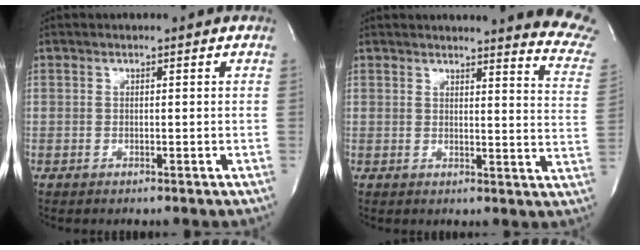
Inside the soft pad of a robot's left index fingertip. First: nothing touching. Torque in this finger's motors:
{"motor_torque": [0.06, -0.13, 0.39, 0.04]}